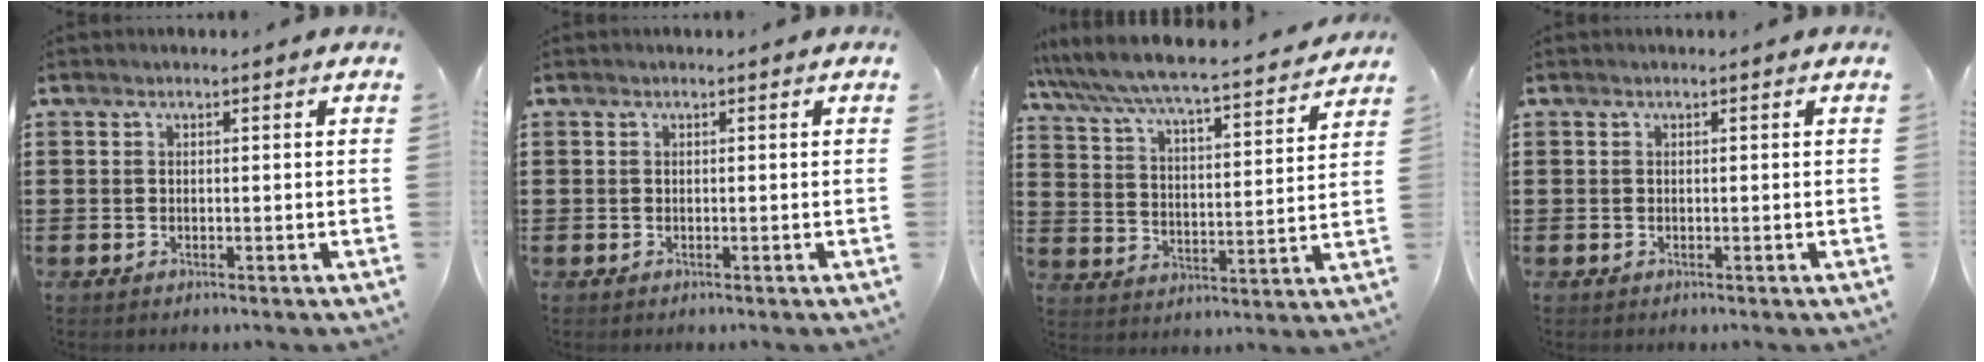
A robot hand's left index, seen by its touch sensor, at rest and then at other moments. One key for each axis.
{"total": 0.0}
{"total": 5.1, "fx": 4.8, "fy": -0.1, "fz": 1.5, "tx": -0.055, "ty": -0.042, "tz": 0.072}
{"total": 0.0}